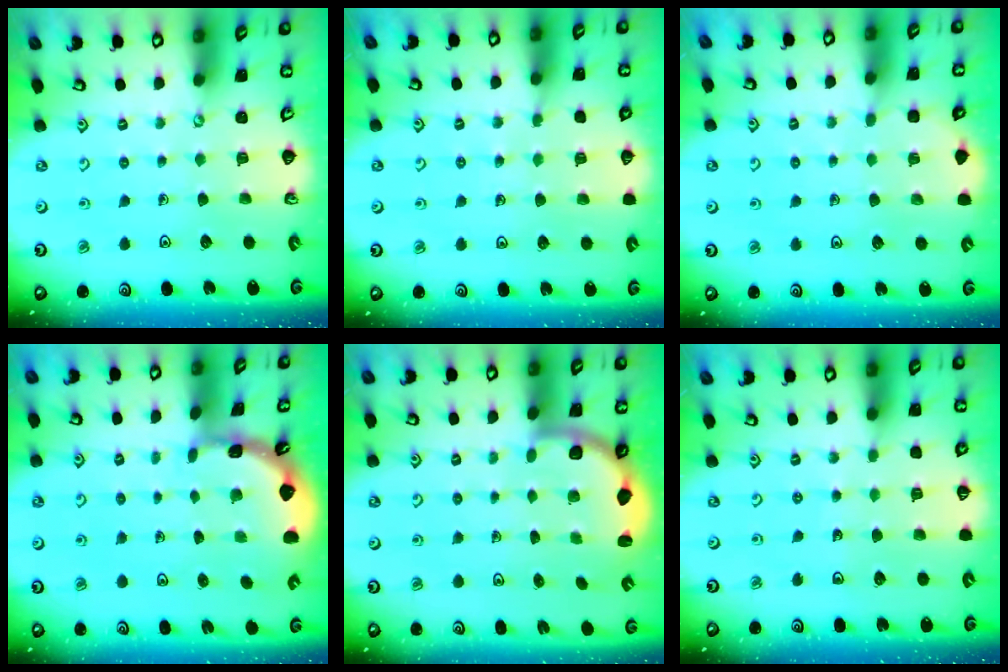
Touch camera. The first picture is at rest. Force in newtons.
{"total": 4.6, "press": 4.5, "slide": 0.9}
{"total": 3.8, "press": 3.7, "slide": 0.5}
{"total": 1.6, "press": 1.6, "slide": 0.1}
{"total": 3.1, "press": 2.7, "slide": 1.5}
{"total": 4.3, "press": 4.0, "slide": 1.4}